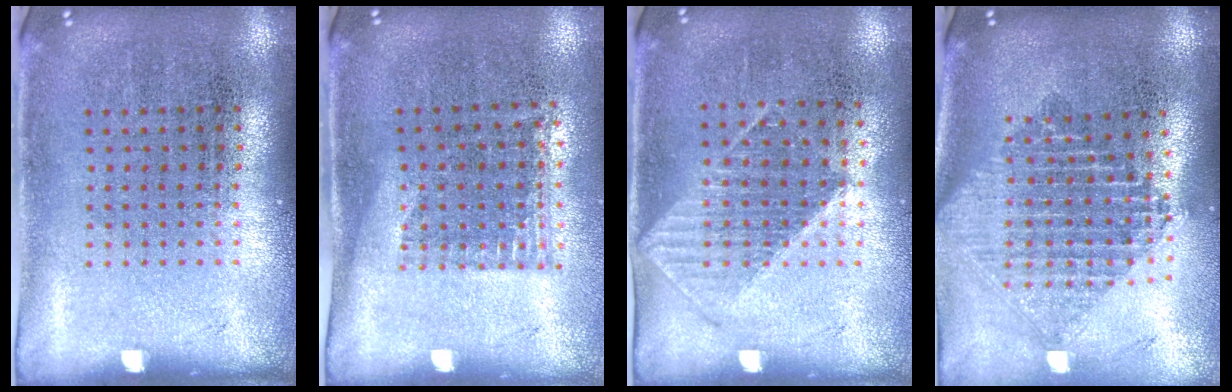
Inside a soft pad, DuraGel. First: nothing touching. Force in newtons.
{"total": 1.2, "press": 0.9, "slide": 0.8}
{"total": 0.9, "press": 0.8, "slide": 0.4}
{"total": 2.2, "press": 1.7, "slide": 1.4}